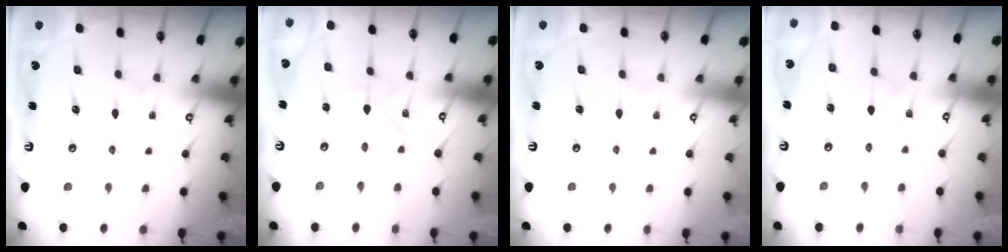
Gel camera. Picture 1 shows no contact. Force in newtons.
{"total": 1.8, "press": 1.8, "slide": 0.1}
{"total": 0.0}
{"total": 2.5, "press": 2.5, "slide": 0.3}